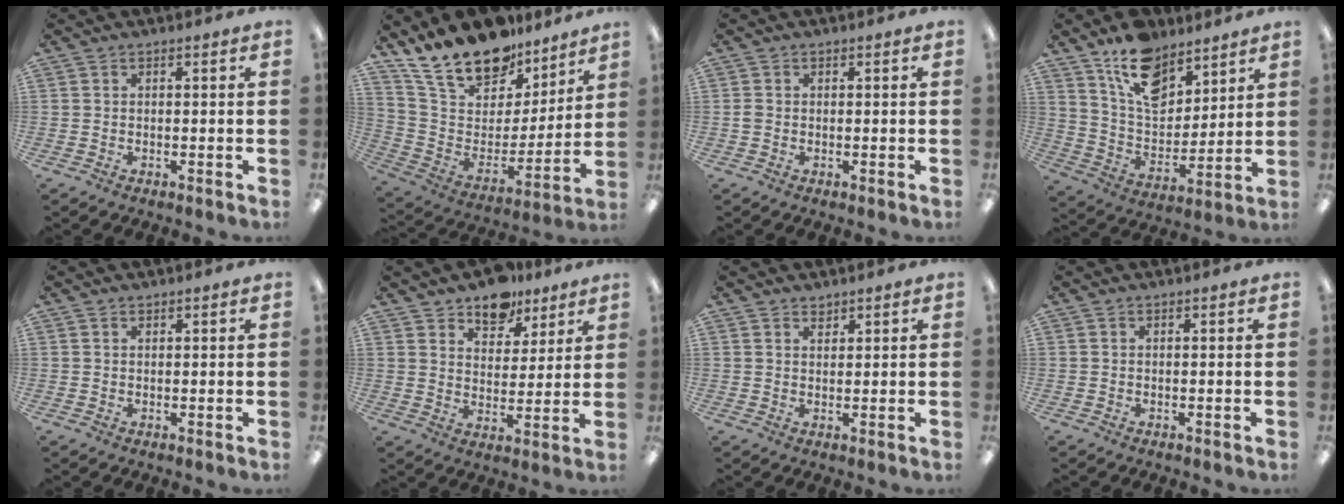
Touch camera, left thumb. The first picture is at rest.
{"total": 19.5, "force": [16.2, 8.9, 6.4], "torque": [-0.140, -0.115, 0.297]}
{"total": 1.1, "force": [-0.1, 0.9, 0.5], "torque": [-0.010, 0.004, -0.003]}
{"total": 14.9, "force": [10.2, 8.4, 6.8], "torque": [-0.118, -0.052, 0.192]}
{"total": 0.6, "force": [0.5, 0.2, 0.1], "torque": [-0.001, 0.002, 0.009]}
{"total": 9.8, "force": [7.8, 5.5, 2.1], "torque": [-0.028, -0.049, 0.144]}
{"total": 1.6, "force": [1.5, 0.7, 0.0], "torque": [0.007, -0.005, 0.027]}
{"total": 0.0}